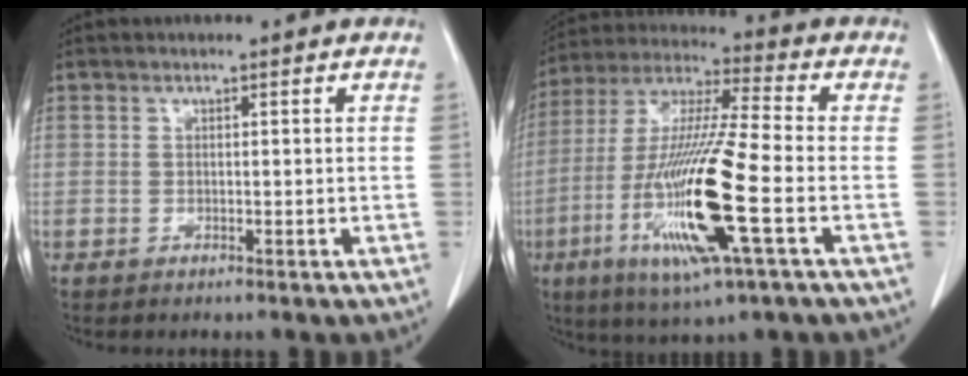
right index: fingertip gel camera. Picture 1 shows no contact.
{"total": 18.9, "force": [-5.3, 1.0, 18.1], "torque": [-0.380, -0.021, -0.100]}